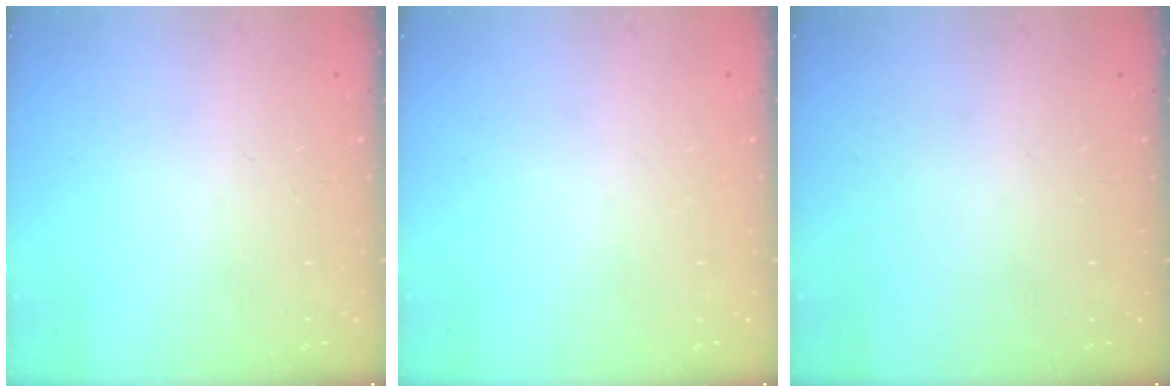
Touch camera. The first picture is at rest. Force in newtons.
{"total": 0.0}
{"total": 0.0}